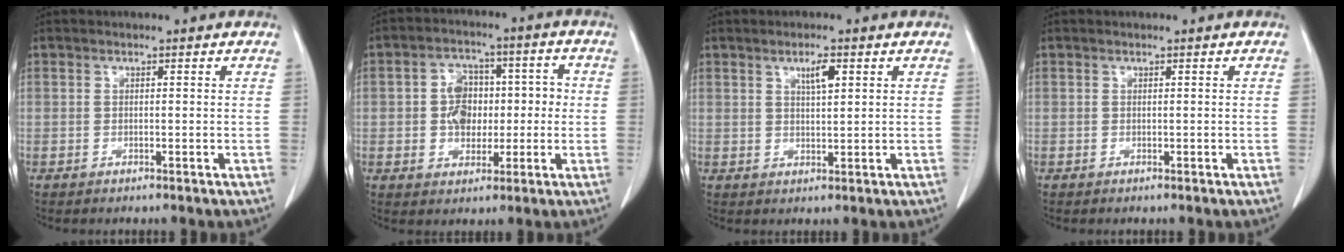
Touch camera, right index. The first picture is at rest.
{"total": 7.6, "force": [-0.4, 6.0, 4.7], "torque": [-0.077, 0.035, 0.000]}
{"total": 3.0, "force": [1.5, 0.6, 2.6], "torque": [-0.046, -0.001, 0.025]}
{"total": 0.0}